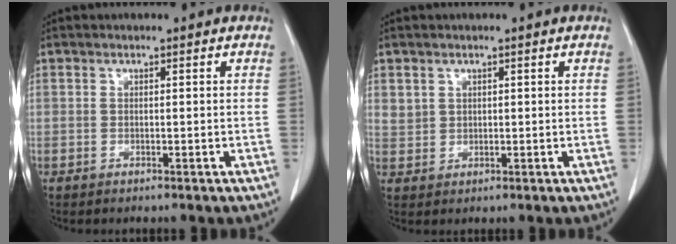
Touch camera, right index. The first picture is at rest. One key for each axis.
{"total": 2.2, "fx": 1.2, "fy": 1.8, "fz": 0.3, "tx": 0.004, "ty": 0.002, "tz": 0.024}